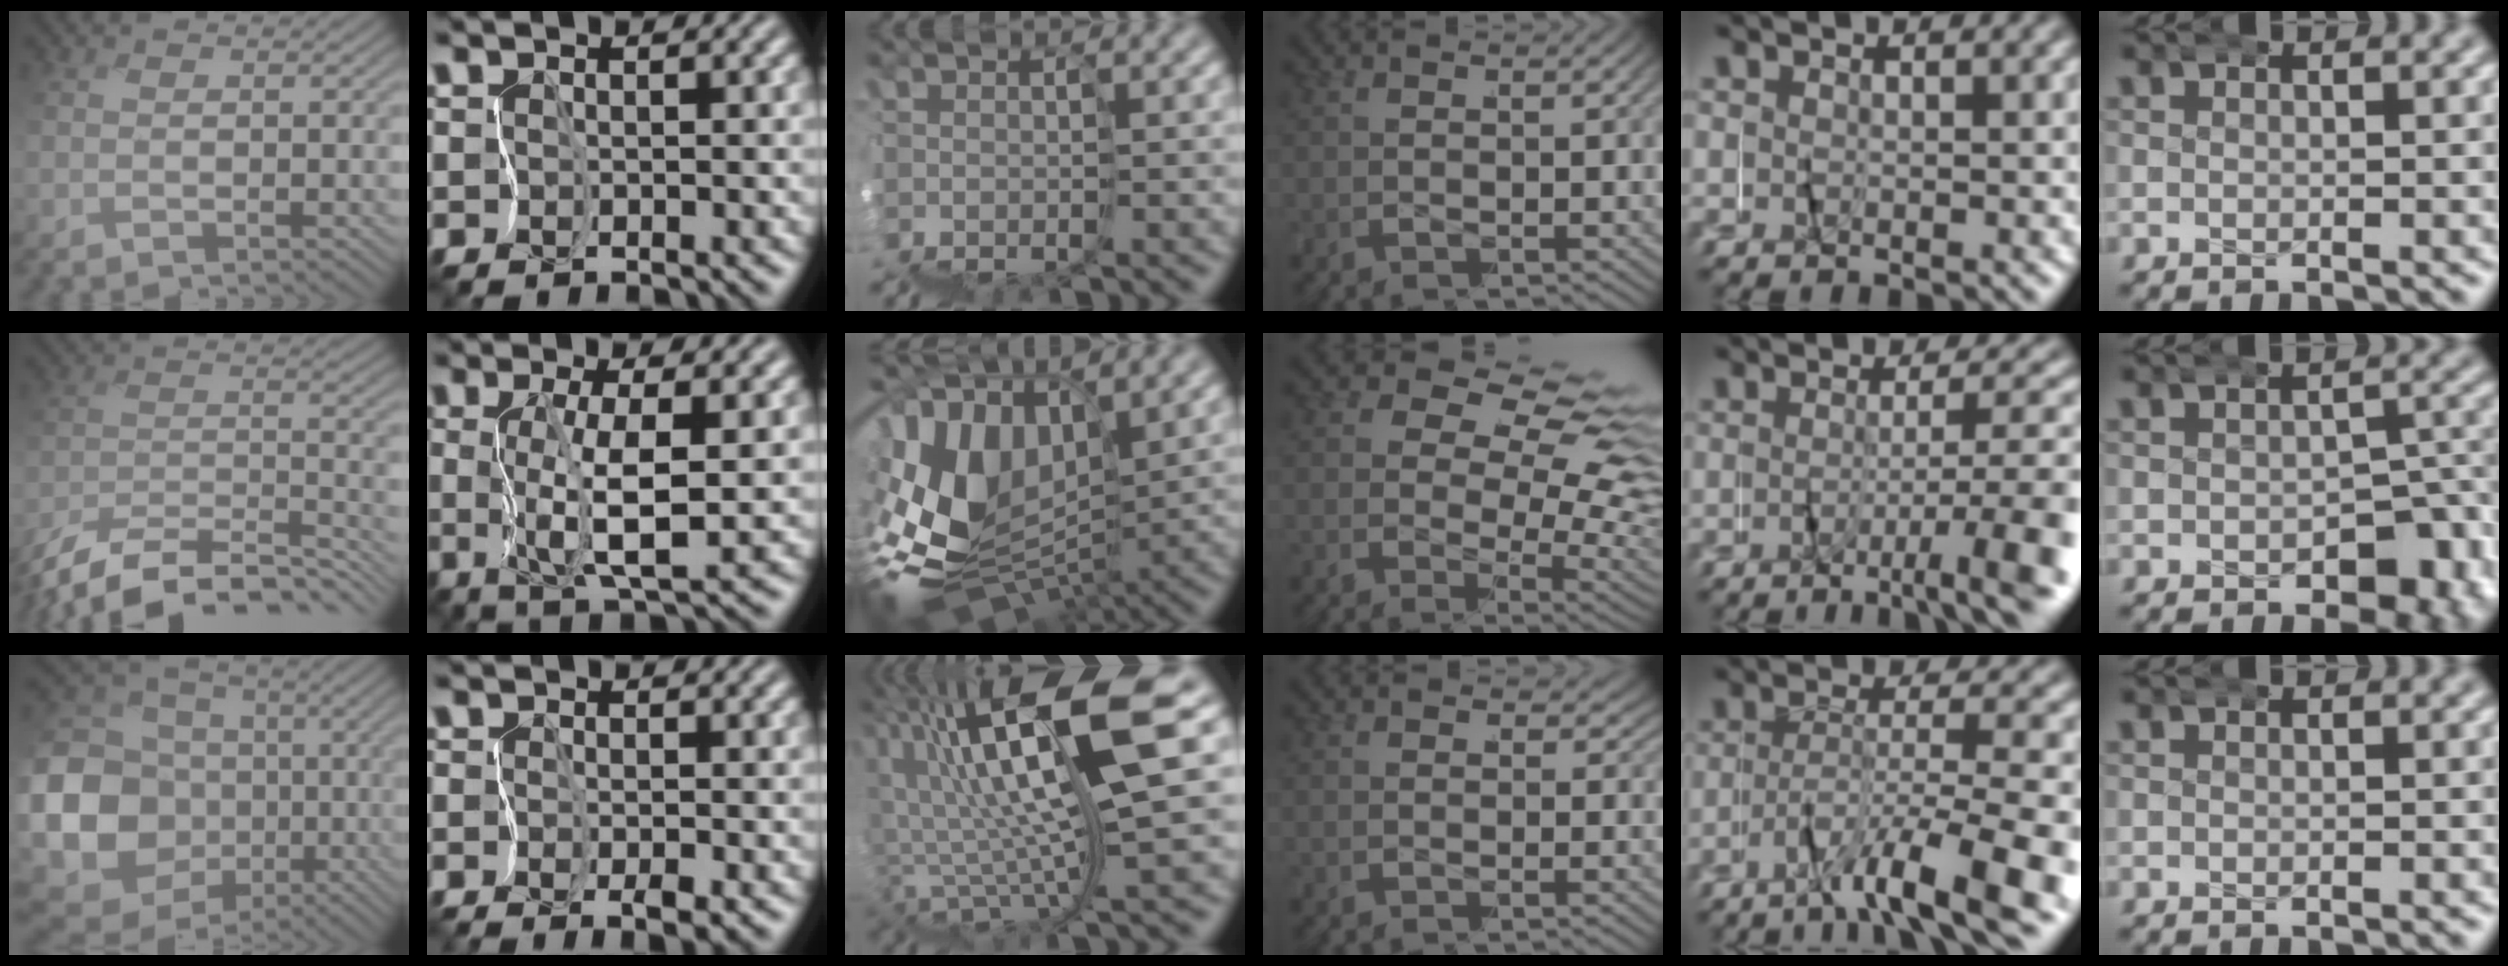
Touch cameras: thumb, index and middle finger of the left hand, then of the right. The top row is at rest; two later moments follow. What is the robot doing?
{"motion": "wrap", "object": "masking tape"}